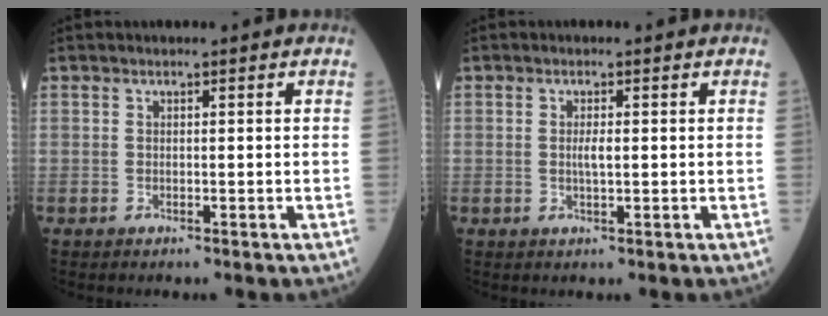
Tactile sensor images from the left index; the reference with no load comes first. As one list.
[{"total": 1.6, "force": [0.1, 0.3, 1.6], "torque": [-0.035, 0.000, 0.002]}]